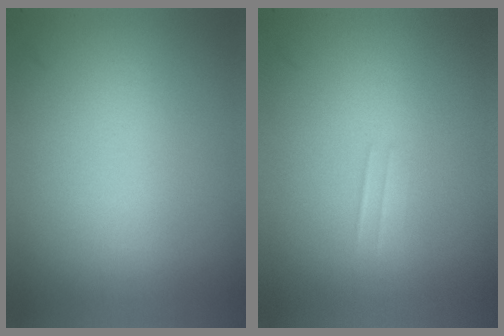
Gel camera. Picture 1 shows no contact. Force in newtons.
{"total": 1.1}